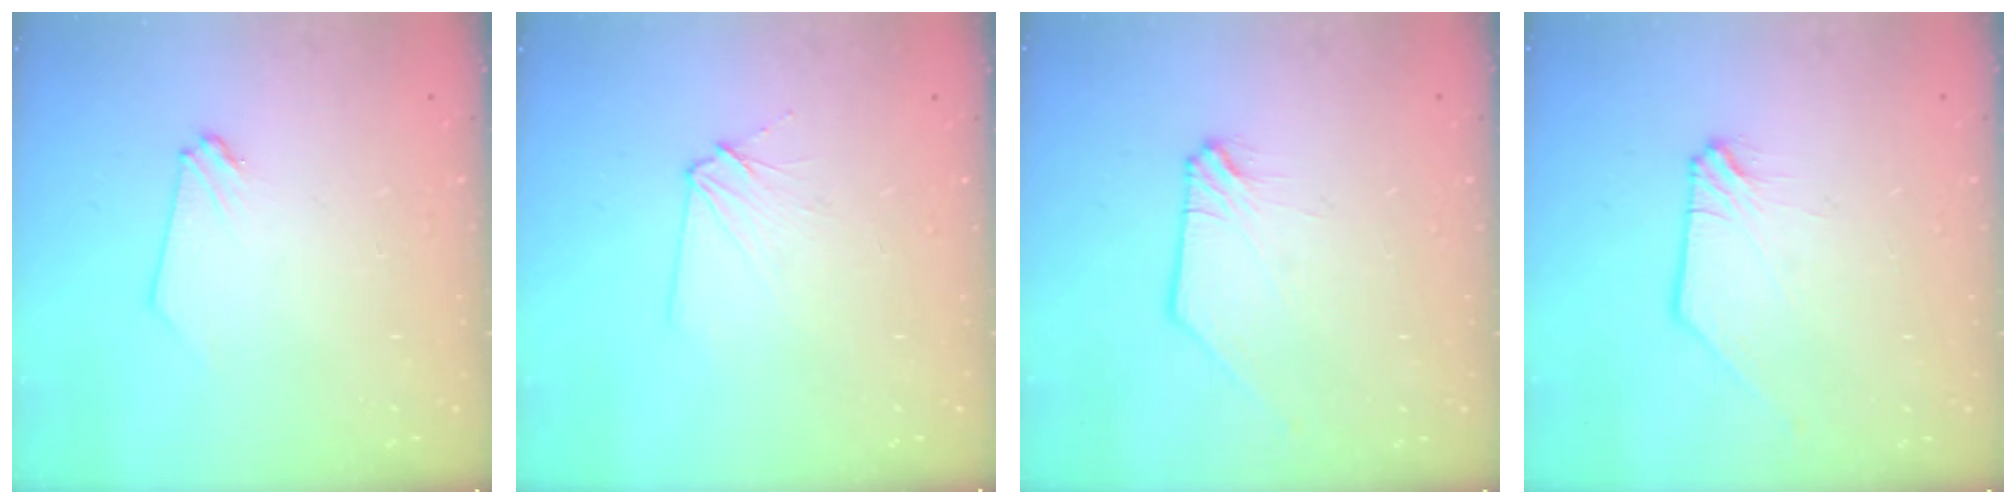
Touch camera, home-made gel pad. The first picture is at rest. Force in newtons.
{"total": 3.4, "press": 3.4, "slide": 0.5}
{"total": 0.5, "press": 0.5, "slide": 0.2}
{"total": 0.5, "press": 0.5, "slide": 0.2}